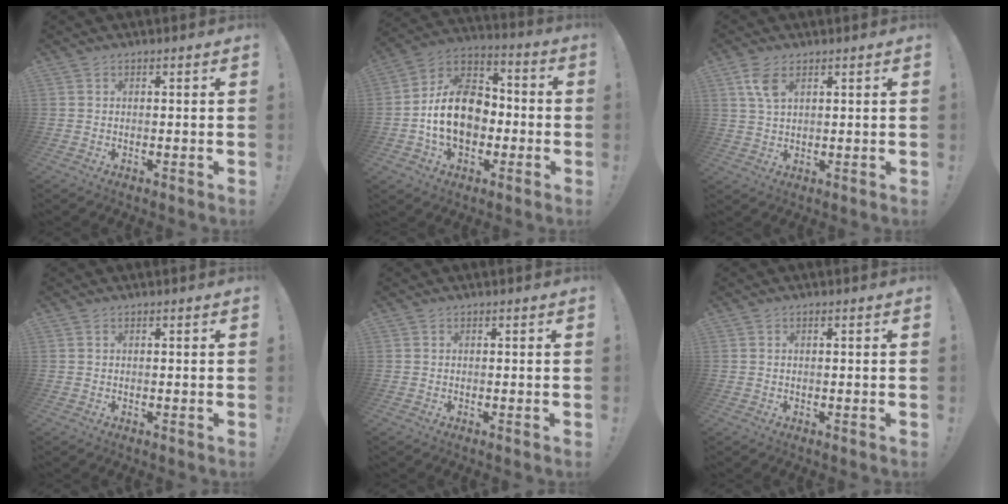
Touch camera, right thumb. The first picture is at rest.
{"total": 18.5, "force": [-2.1, 13.6, 12.3], "torque": [-0.200, 0.023, -0.025]}
{"total": 6.0, "force": [2.9, 2.9, 4.4], "torque": [-0.092, -0.007, 0.054]}
{"total": 0.0}
{"total": 0.0}
{"total": 0.5, "force": [0.2, -0.1, 0.5], "torque": [-0.011, -0.001, 0.004]}